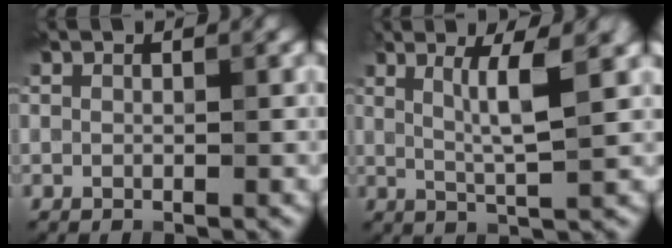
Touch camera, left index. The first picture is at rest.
{"total": 4.6, "force": [1.5, 0.6, 4.3], "torque": [-0.074, -0.002, 0.028]}